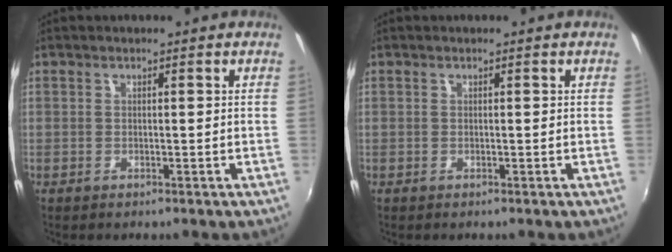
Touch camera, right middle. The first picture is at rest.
{"total": 0.0}